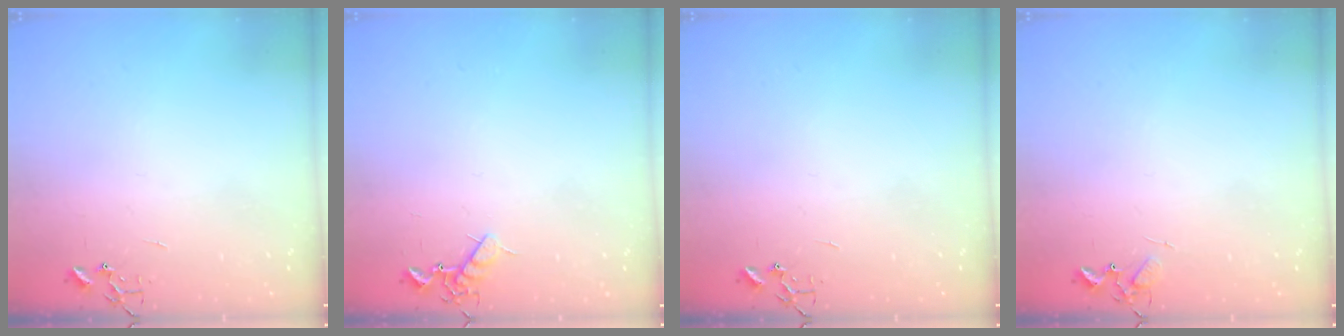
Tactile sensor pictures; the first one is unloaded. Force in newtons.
{"total": 7.8, "press": 7.8, "slide": 0.8}
{"total": 0.0}
{"total": 5.9, "press": 5.9, "slide": 0.3}